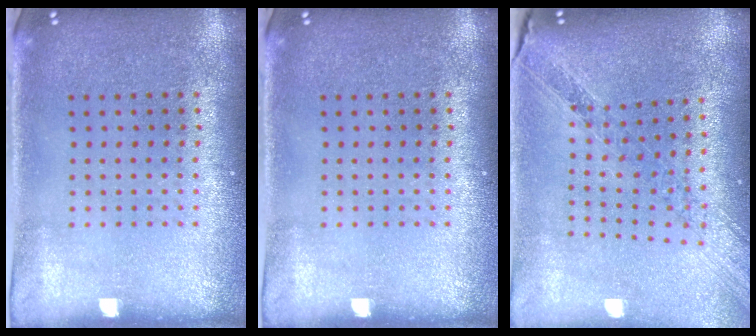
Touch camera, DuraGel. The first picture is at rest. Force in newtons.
{"total": 0.0}
{"total": 1.1, "press": 1.1, "slide": 0.2}